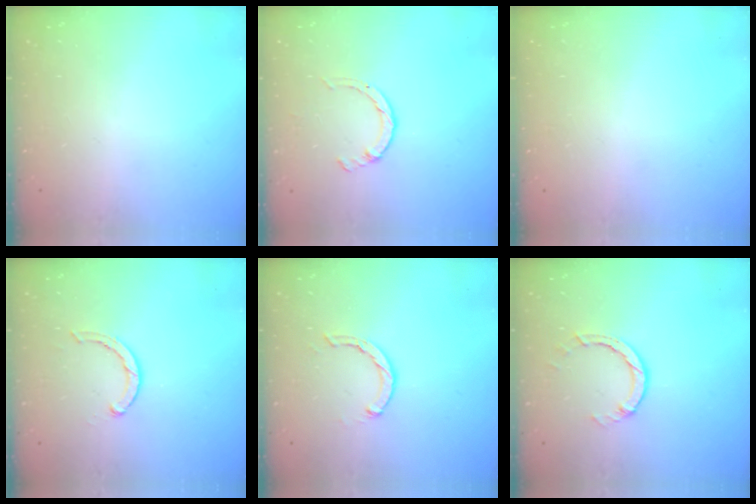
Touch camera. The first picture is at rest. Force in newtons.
{"total": 2.6, "press": 2.6, "slide": 0.4}
{"total": 2.6, "press": 2.6, "slide": 0.2}
{"total": 3.5, "press": 3.4, "slide": 0.7}
{"total": 2.1, "press": 2.1, "slide": 0.3}
{"total": 3.8, "press": 3.8, "slide": 0.4}